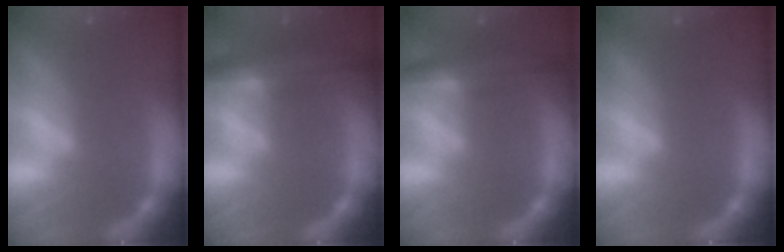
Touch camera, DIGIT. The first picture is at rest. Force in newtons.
{"total": 6.0}
{"total": 5.0}
{"total": 0.0}